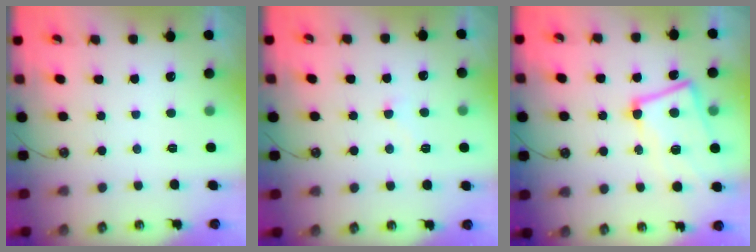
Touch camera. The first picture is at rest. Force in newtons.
{"total": 2.9, "press": 2.9, "slide": 0.5}
{"total": 7.2, "press": 7.0, "slide": 1.6}